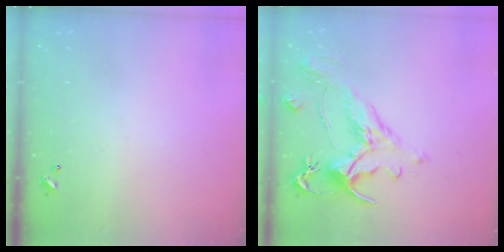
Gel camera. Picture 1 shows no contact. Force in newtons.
{"total": 1.6, "press": 0.3, "slide": 1.5}